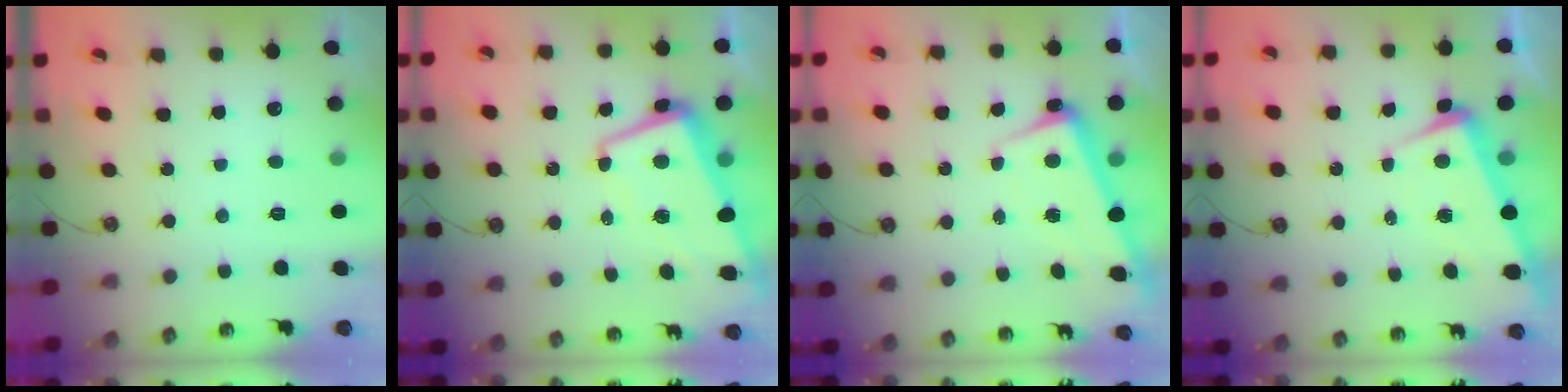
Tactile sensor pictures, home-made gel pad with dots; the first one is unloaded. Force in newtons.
{"total": 2.6, "press": 2.4, "slide": 1.1}
{"total": 2.2, "press": 2.1, "slide": 0.8}
{"total": 3.9, "press": 3.6, "slide": 1.4}